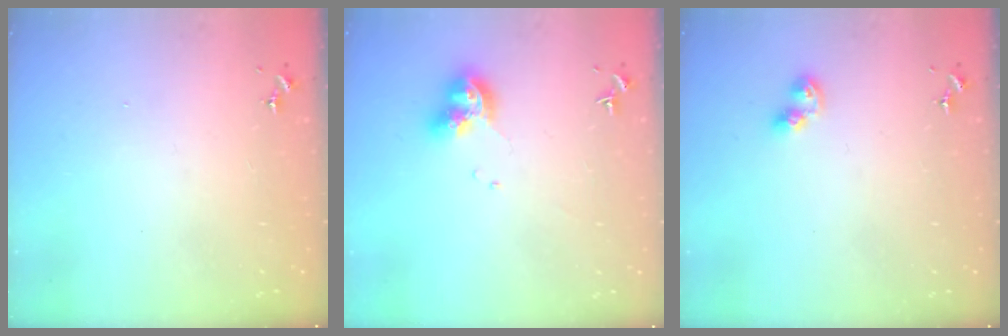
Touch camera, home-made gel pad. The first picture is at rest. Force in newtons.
{"total": 10.2, "press": 10.2, "slide": 1.1}
{"total": 6.0, "press": 6.0, "slide": 0.3}